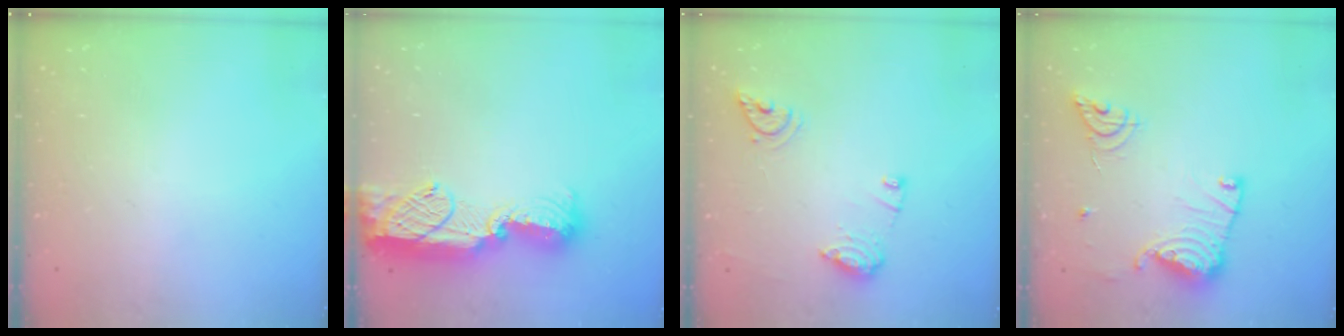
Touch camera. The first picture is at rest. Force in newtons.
{"total": 17.4, "press": 16.6, "slide": 5.5}
{"total": 10.3, "press": 10.2, "slide": 1.1}
{"total": 15.6, "press": 15.5, "slide": 1.5}